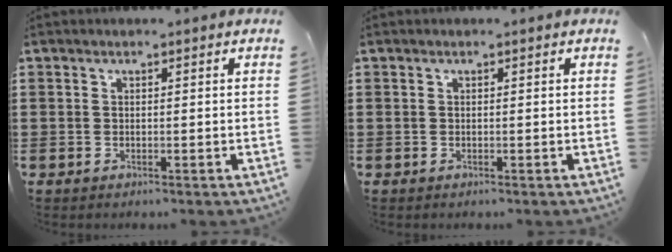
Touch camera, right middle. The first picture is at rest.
{"total": 0.0}